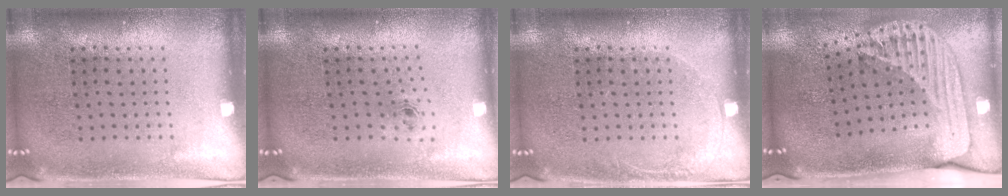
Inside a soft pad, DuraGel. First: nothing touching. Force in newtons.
{"total": 0.7, "press": 0.3, "slide": 0.6}
{"total": 0.9, "press": 0.8, "slide": 0.2}
{"total": 2.5, "press": 1.7, "slide": 1.9}